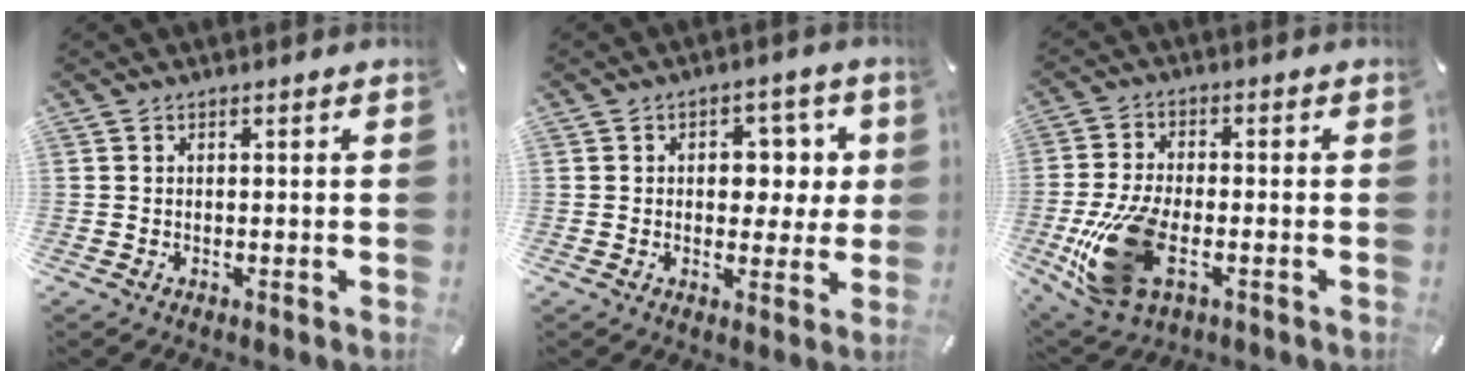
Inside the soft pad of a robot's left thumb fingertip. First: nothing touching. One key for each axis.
{"total": 7.5, "fx": 0.8, "fy": 5.7, "fz": 4.8, "tx": -0.056, "ty": 0.001, "tz": 0.006}
{"total": 16.3, "fx": -4.6, "fy": 9.1, "fz": 12.7, "tx": -0.275, "ty": -0.007, "tz": -0.072}